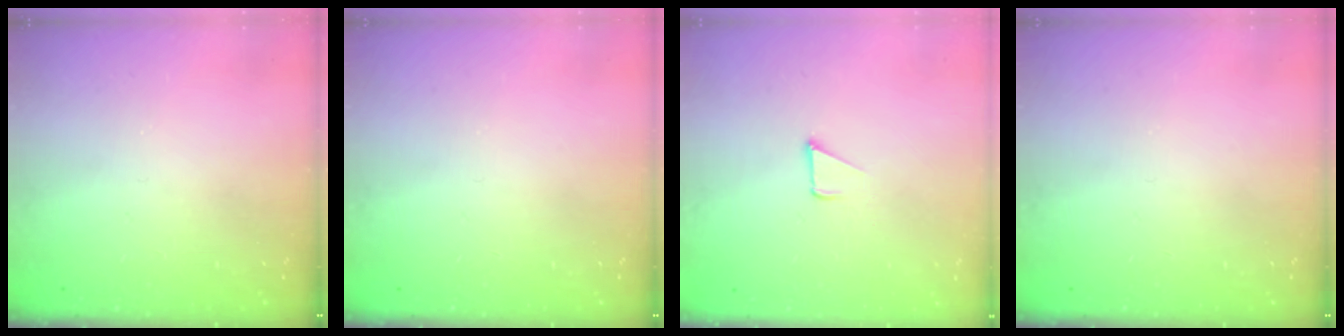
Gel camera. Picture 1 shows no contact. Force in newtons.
{"total": 0.0}
{"total": 1.5, "press": 1.5, "slide": 0.1}
{"total": 0.0}